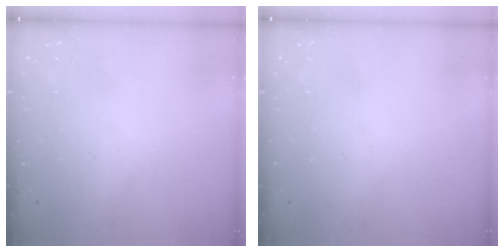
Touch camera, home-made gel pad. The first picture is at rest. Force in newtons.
{"total": 0.0}